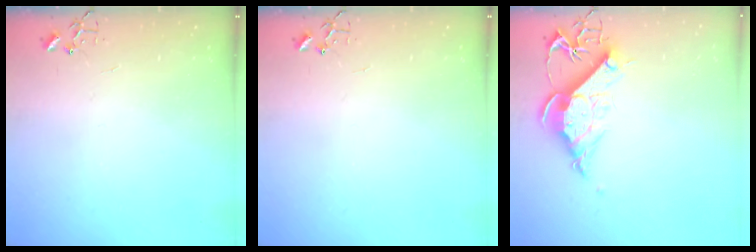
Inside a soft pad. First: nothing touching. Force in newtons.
{"total": 0.0}
{"total": 13.2, "press": 13.1, "slide": 1.6}